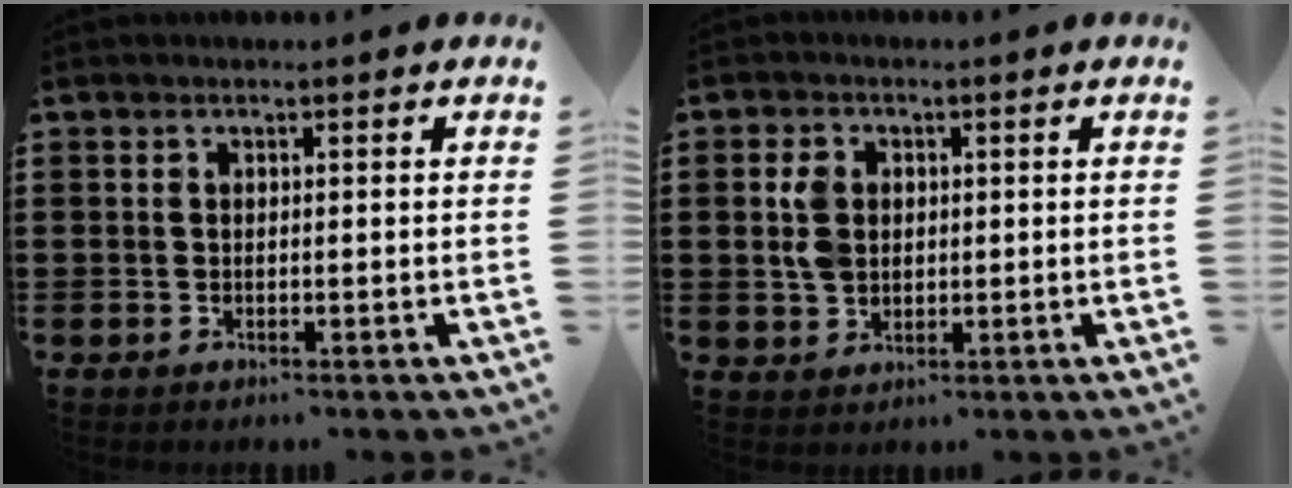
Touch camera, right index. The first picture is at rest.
{"total": 4.2, "force": [0.6, 3.2, 2.7], "torque": [-0.070, 0.009, 0.007]}